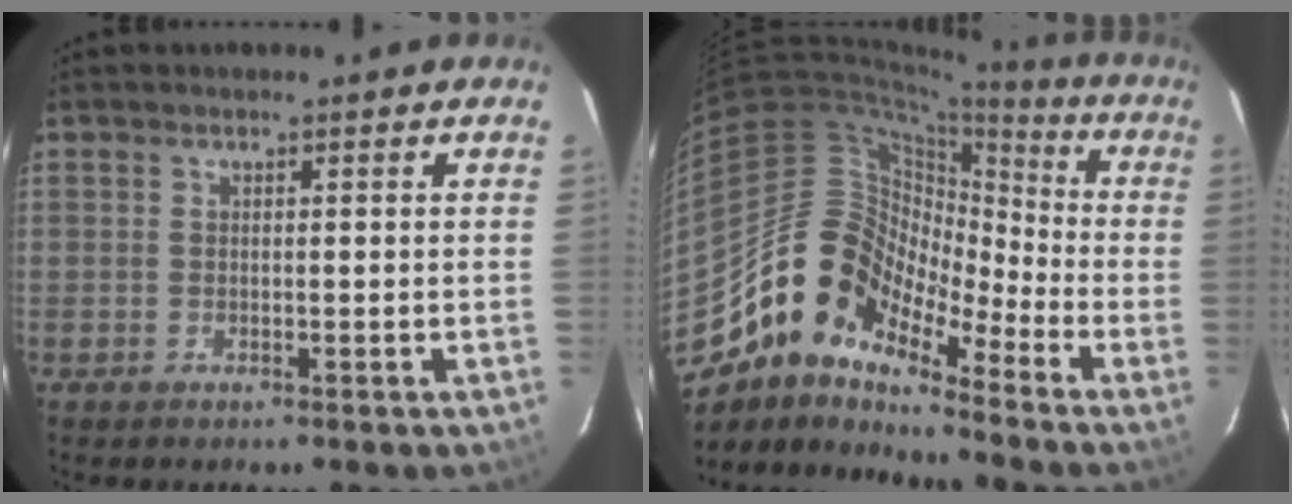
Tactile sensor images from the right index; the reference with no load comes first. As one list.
[{"total": 14.0, "force": [-10.3, 6.8, 6.5], "torque": [-0.105, 0.017, -0.216]}]